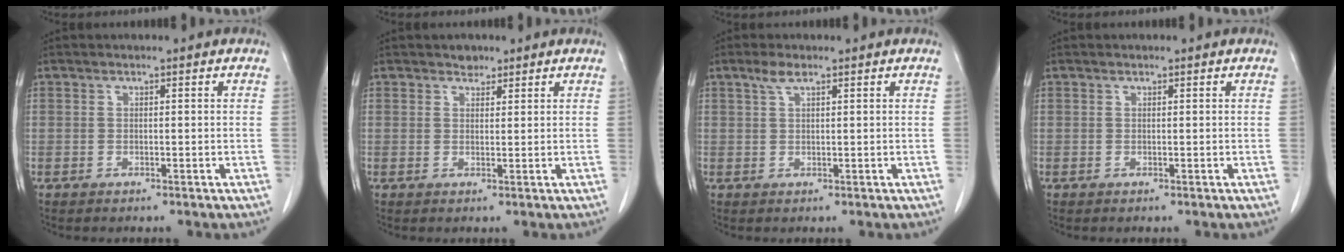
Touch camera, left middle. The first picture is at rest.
{"total": 1.6, "force": [1.3, 1.0, 0.2], "torque": [-0.003, -0.001, 0.019]}
{"total": 2.1, "force": [1.4, 0.5, 1.5], "torque": [-0.034, 0.006, 0.030]}
{"total": 0.0}